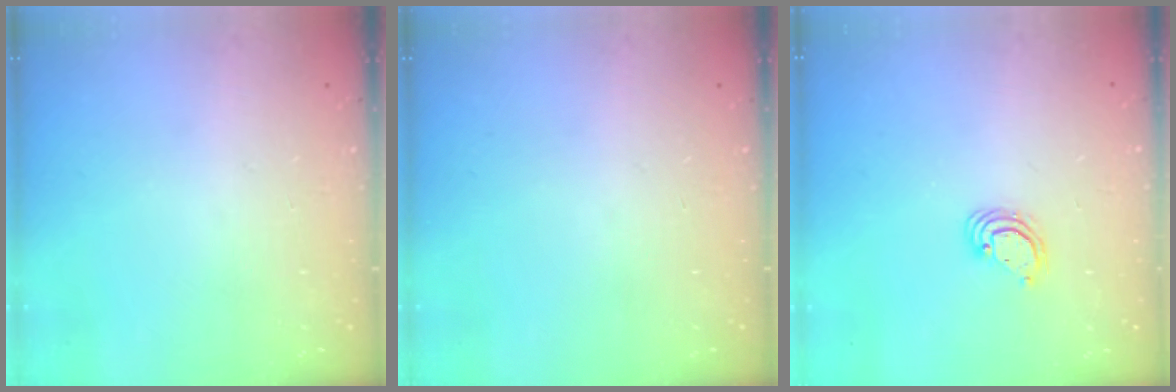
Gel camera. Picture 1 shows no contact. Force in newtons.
{"total": 0.0}
{"total": 3.7, "press": 3.7, "slide": 0.3}